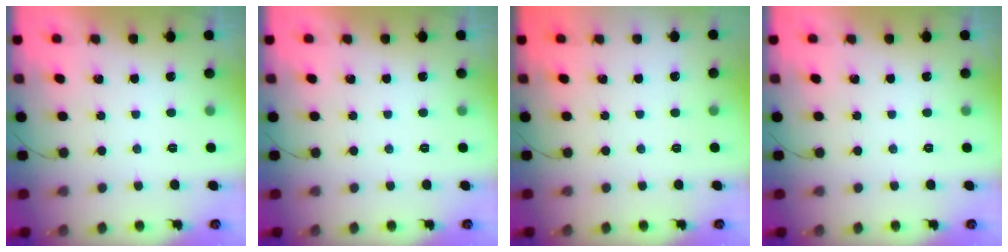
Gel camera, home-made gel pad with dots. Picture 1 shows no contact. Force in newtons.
{"total": 0.0}
{"total": 0.0}
{"total": 0.0}